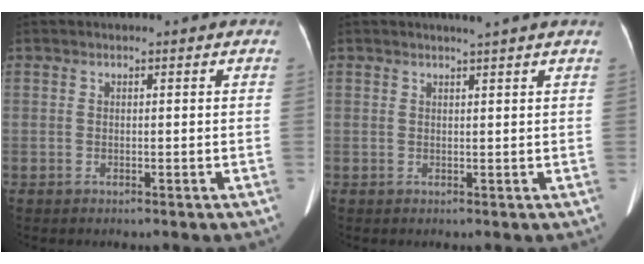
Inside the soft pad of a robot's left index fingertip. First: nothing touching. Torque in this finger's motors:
{"motor_torque": [0.27, -0.27, -0.01, 0.03]}